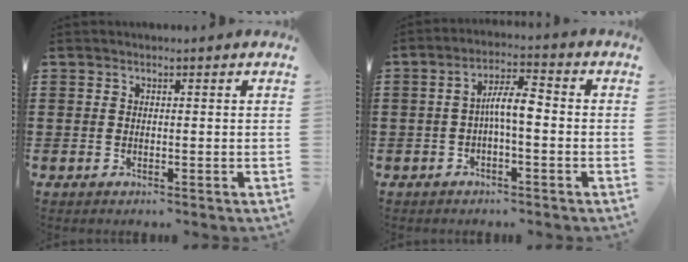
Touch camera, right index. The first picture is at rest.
{"total": 5.6, "force": [-0.5, 1.6, 5.4], "torque": [-0.106, 0.010, -0.015]}